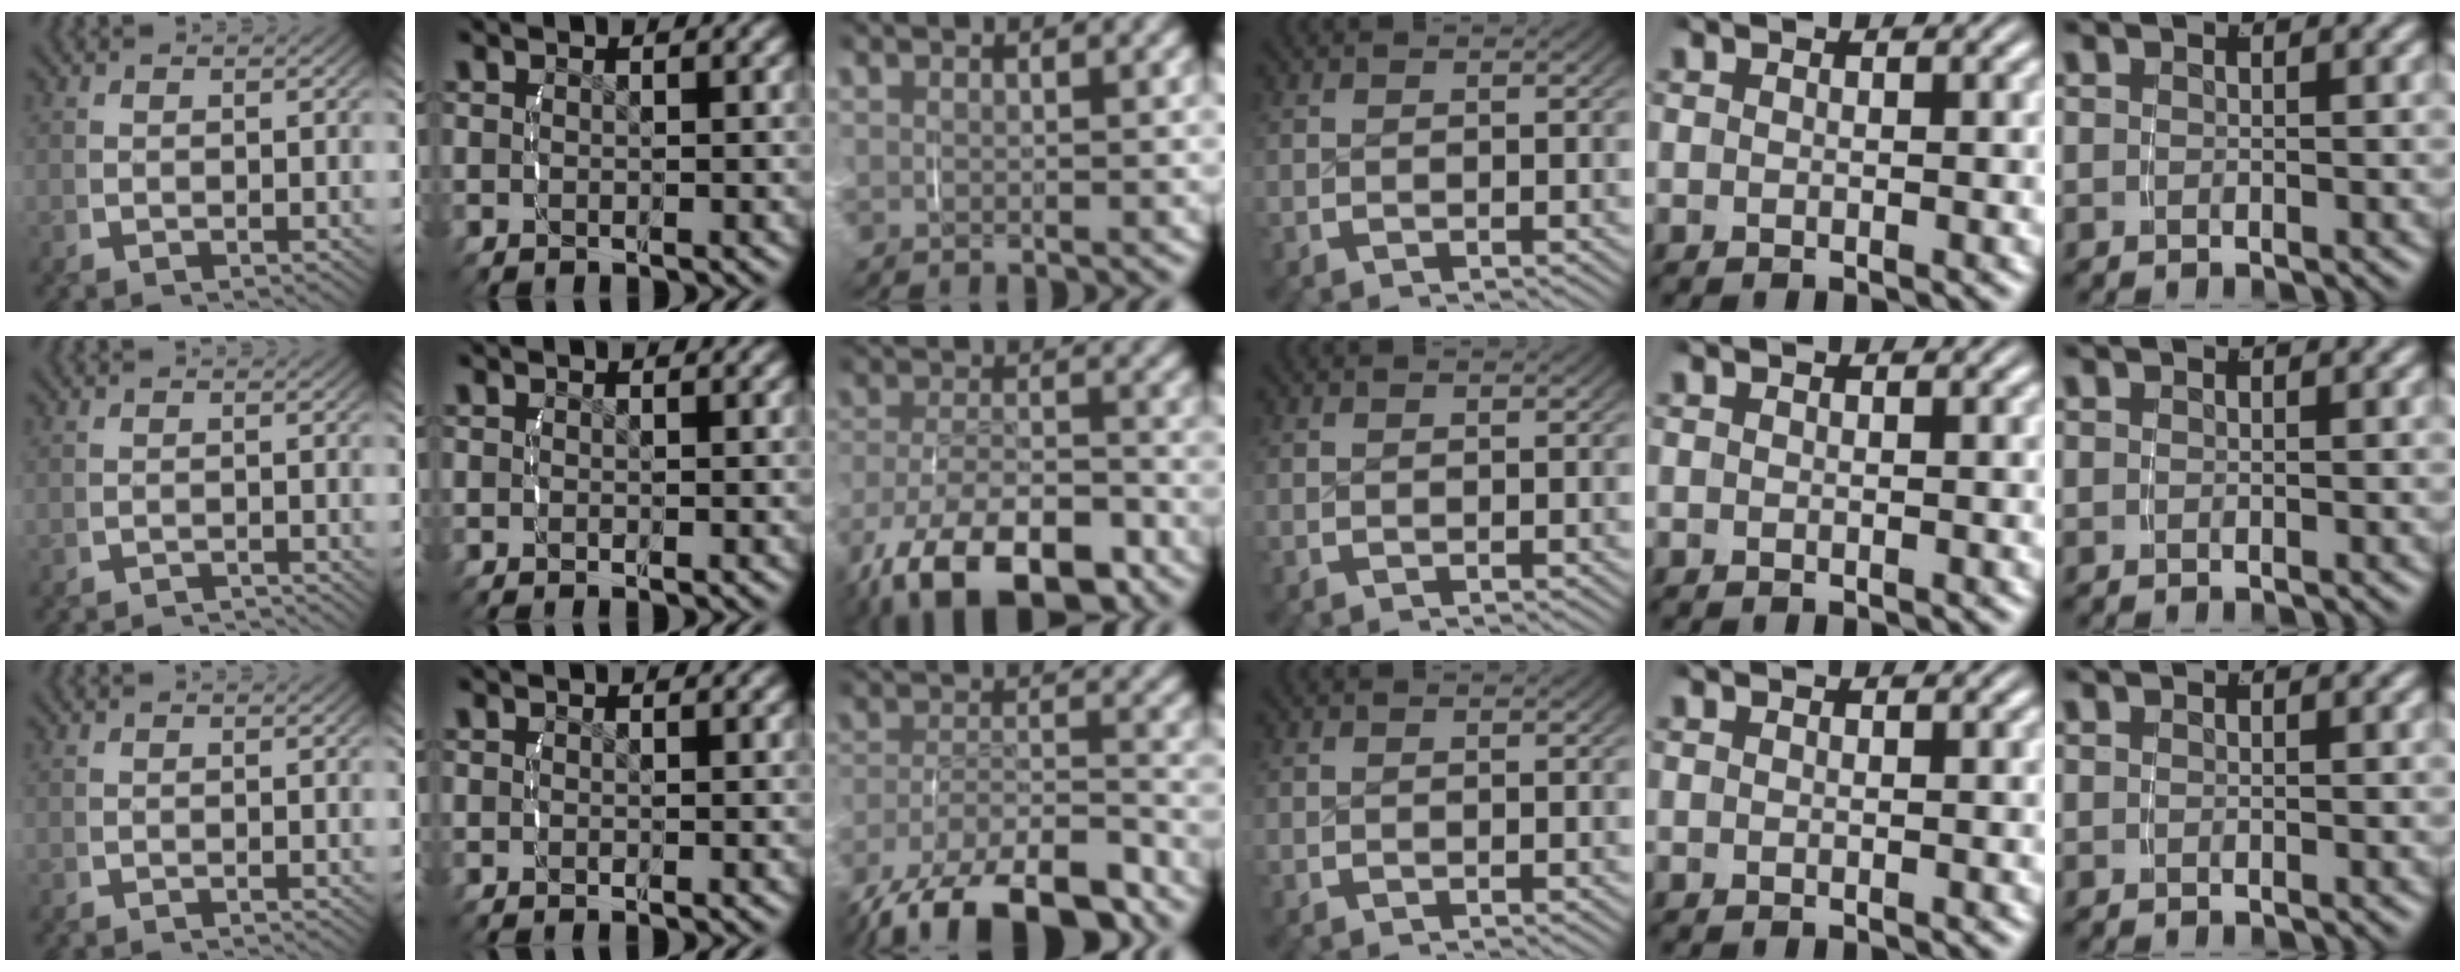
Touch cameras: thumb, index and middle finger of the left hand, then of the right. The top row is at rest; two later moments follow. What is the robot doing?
{"motion": "grasp_and_lifting", "object": "velcro strap"}